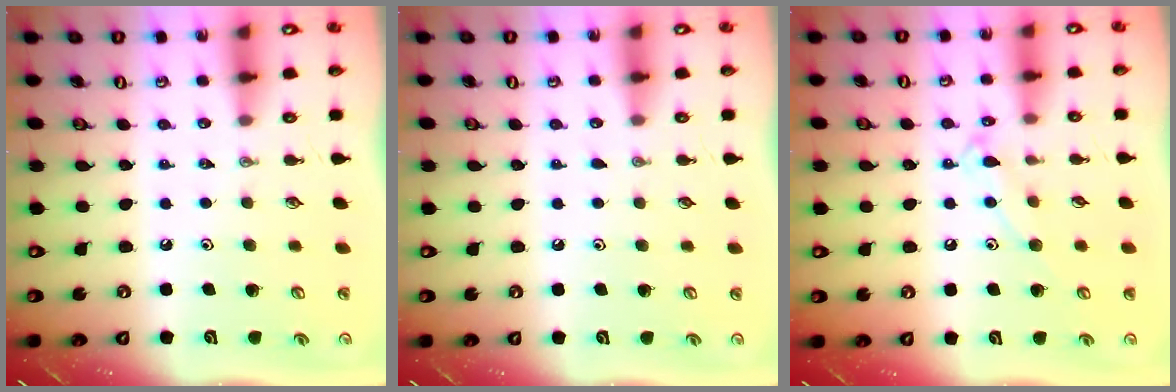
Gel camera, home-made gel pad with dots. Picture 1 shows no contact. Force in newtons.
{"total": 2.8, "press": 2.8, "slide": 0.3}
{"total": 9.1, "press": 9.1, "slide": 0.7}